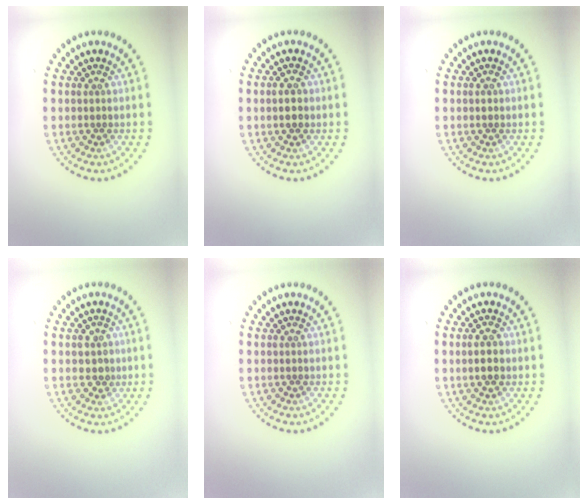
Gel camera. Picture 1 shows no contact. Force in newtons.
{"total": 2.0, "press": 2.0, "slide": 0.2}
{"total": 0.6, "press": 0.6, "slide": 0.1}
{"total": 1.7, "press": 1.5, "slide": 0.7}
{"total": 0.0}
{"total": 1.7, "press": 1.7, "slide": 0.1}